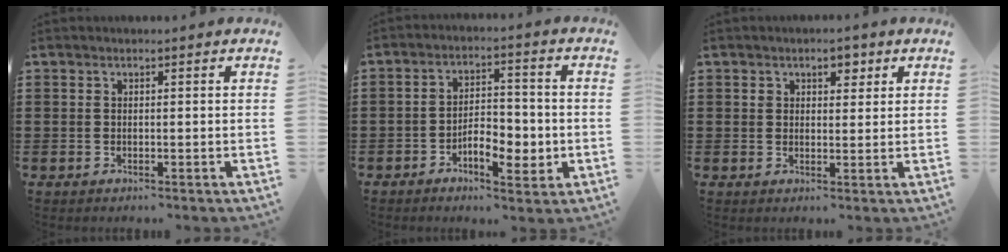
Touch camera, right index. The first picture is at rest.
{"total": 6.3, "force": [-2.4, 3.1, 4.9], "torque": [-0.077, 0.007, -0.044]}
{"total": 2.8, "force": [1.5, 1.9, 1.3], "torque": [-0.017, 0.003, 0.022]}